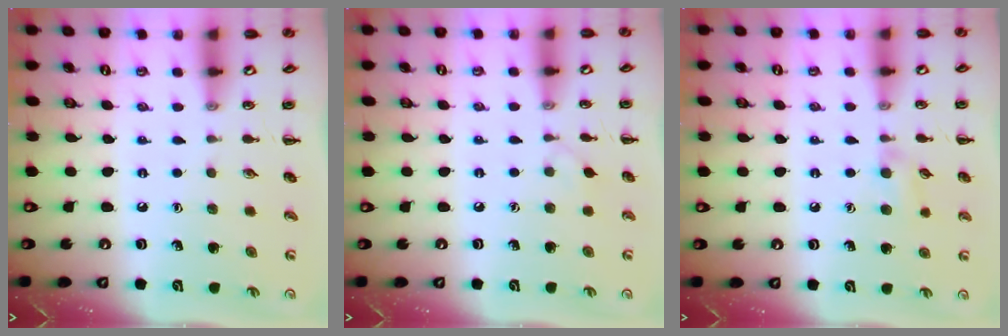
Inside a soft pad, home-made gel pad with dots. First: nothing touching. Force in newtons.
{"total": 3.0, "press": 2.8, "slide": 1.0}
{"total": 6.7, "press": 6.4, "slide": 2.0}